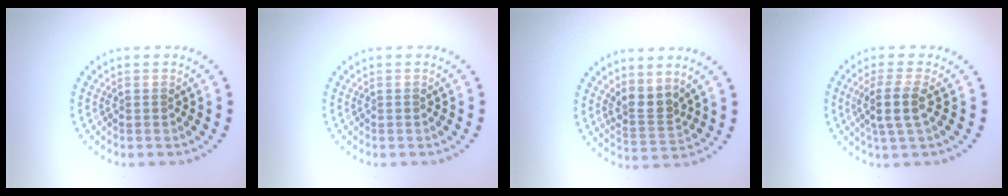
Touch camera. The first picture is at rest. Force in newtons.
{"total": 0.0}
{"total": 2.6, "press": 2.0, "slide": 1.8}
{"total": 2.7, "press": 2.3, "slide": 1.5}